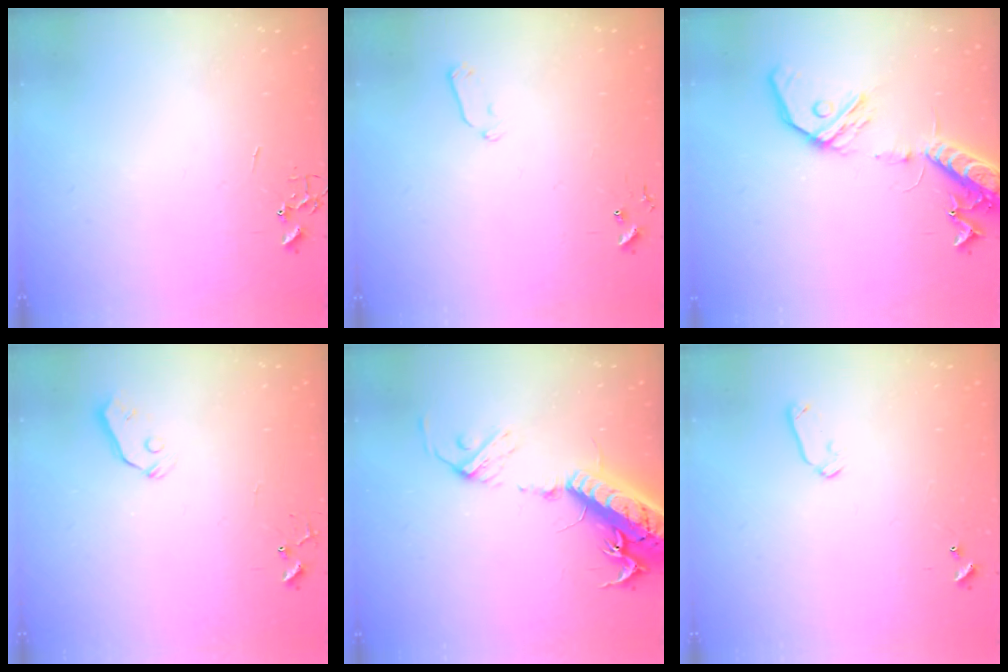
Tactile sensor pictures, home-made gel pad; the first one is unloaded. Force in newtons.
{"total": 6.0, "press": 5.9, "slide": 1.0}
{"total": 17.0, "press": 16.7, "slide": 3.3}
{"total": 3.4, "press": 3.4, "slide": 0.4}
{"total": 20.6, "press": 20.2, "slide": 4.3}
{"total": 6.8, "press": 6.7, "slide": 1.0}